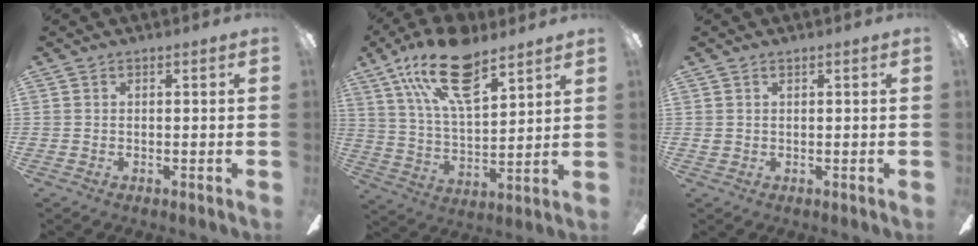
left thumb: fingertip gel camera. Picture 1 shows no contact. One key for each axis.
{"total": 19.2, "fx": 12.3, "fy": 7.7, "fz": 12.5, "tx": -0.238, "ty": -0.050, "tz": 0.213}
{"total": 0.7, "fx": 0.3, "fy": 0.6, "fz": 0.2, "tx": -0.006, "ty": 0.004, "tz": 0.006}